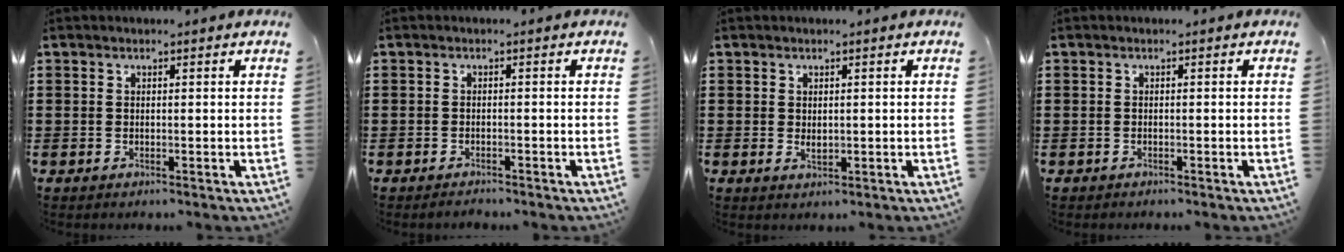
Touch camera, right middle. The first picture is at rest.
{"total": 0.9, "force": [-0.9, 0.1, 0.1], "torque": [-0.005, -0.001, -0.018]}
{"total": 1.1, "force": [0.2, 0.7, 0.9], "torque": [-0.010, 0.000, 0.001]}
{"total": 0.6, "force": [-0.5, 0.4, -0.1], "torque": [0.001, 0.002, -0.012]}